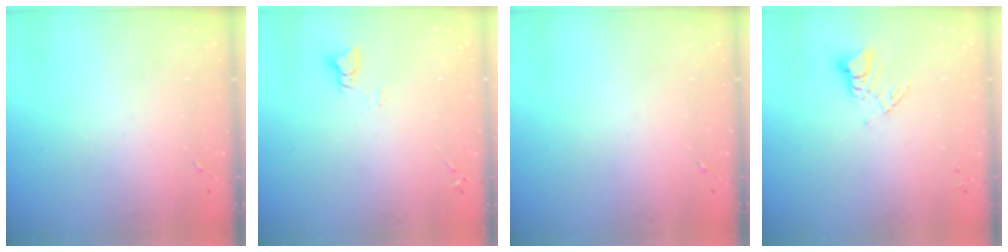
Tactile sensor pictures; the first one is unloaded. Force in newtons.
{"total": 3.0, "press": 3.0, "slide": 0.3}
{"total": 0.0}
{"total": 6.2, "press": 6.1, "slide": 0.4}